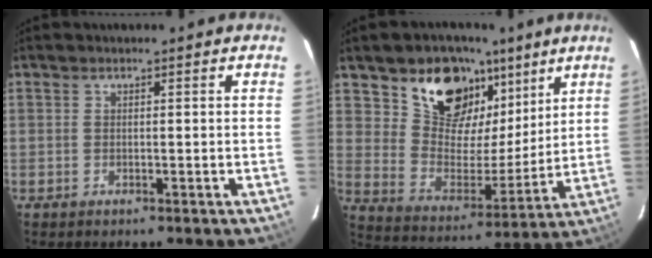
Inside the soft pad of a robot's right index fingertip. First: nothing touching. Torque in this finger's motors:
{"motor_torque": [0.81, 0.73, 0.28, 0.08]}